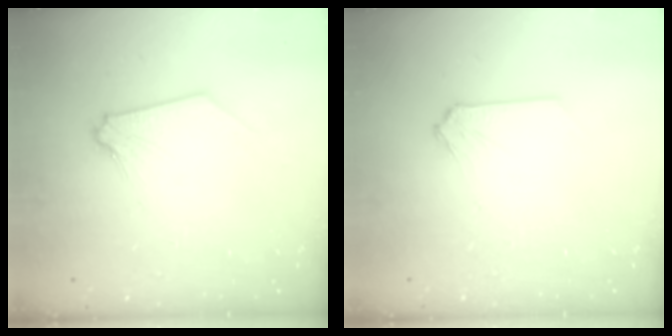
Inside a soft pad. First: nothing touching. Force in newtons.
{"total": 0.0}